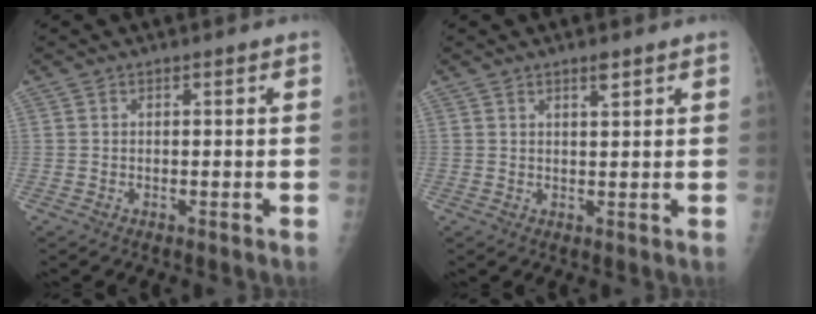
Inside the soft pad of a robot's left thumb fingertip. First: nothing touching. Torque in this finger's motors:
{"motor_torque": [0.08, 0.19, -0.17, -0.05, 0.04]}